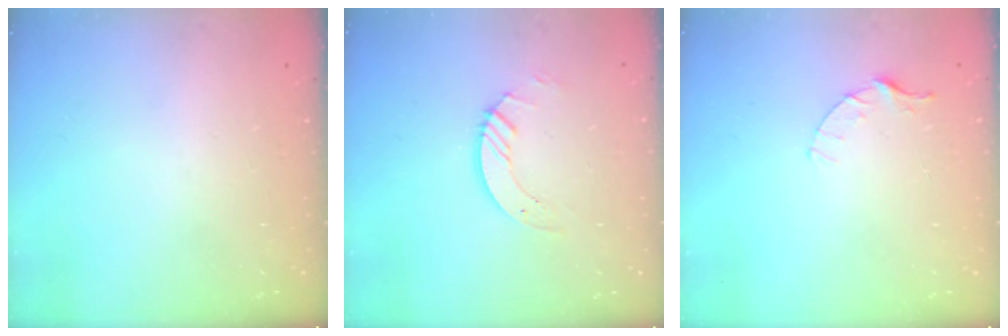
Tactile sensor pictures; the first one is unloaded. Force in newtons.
{"total": 4.0, "press": 4.0, "slide": 0.3}
{"total": 3.6, "press": 3.6, "slide": 0.4}